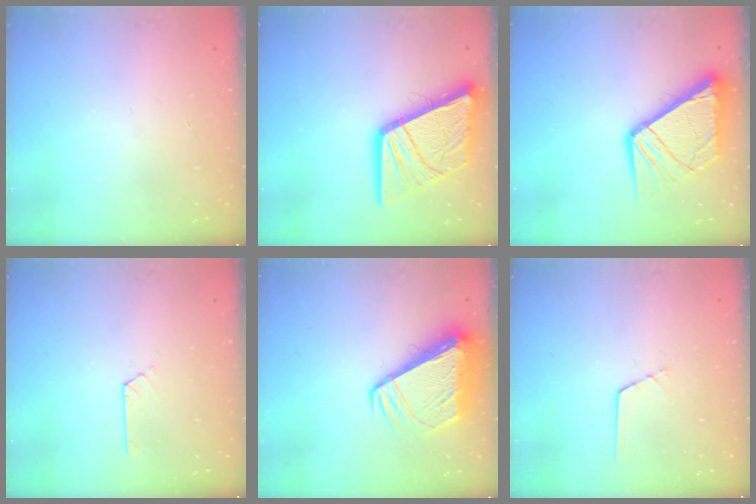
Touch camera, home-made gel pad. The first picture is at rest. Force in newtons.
{"total": 19.1, "press": 19.0, "slide": 2.4}
{"total": 13.1, "press": 13.0, "slide": 1.5}
{"total": 2.1, "press": 2.0, "slide": 0.3}
{"total": 10.0, "press": 9.9, "slide": 1.1}
{"total": 0.5, "press": 0.5, "slide": 0.2}